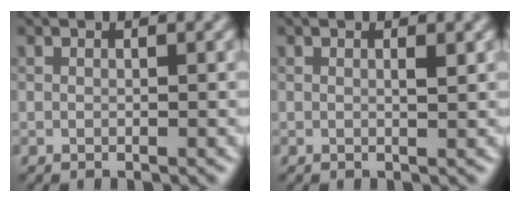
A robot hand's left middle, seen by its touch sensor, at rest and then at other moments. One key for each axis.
{"total": 0.7, "fx": 0.2, "fy": 0.1, "fz": 0.6, "tx": -0.012, "ty": -0.001, "tz": 0.002}